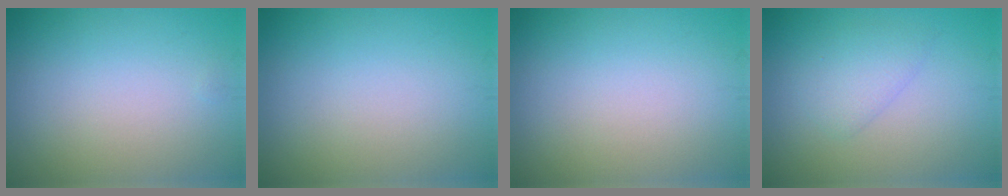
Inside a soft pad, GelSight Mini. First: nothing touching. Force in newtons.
{"total": 0.0}
{"total": 0.0}
{"total": 2.2, "press": 2.2, "slide": 0.2}